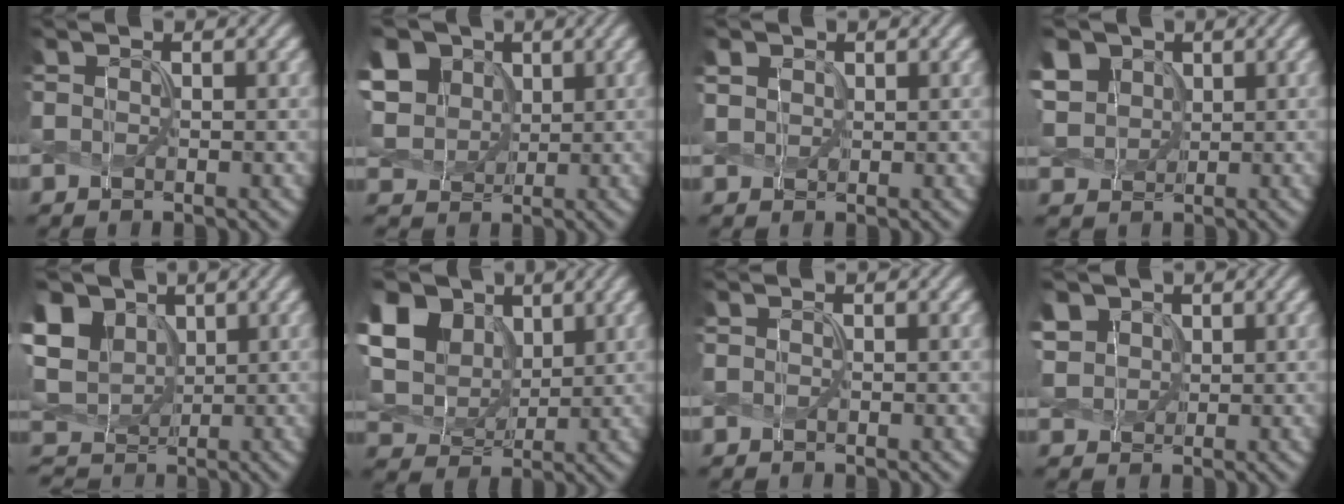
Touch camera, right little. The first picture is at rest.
{"total": 11.0, "force": [4.2, 8.7, 5.4], "torque": [-0.143, 0.026, 0.072]}
{"total": 1.7, "force": [1.0, 1.2, 0.5], "torque": [-0.018, 0.001, 0.022]}
{"total": 7.6, "force": [2.9, 6.0, 3.8], "torque": [-0.111, 0.021, 0.050]}
{"total": 8.5, "force": [2.5, 6.7, 4.5], "torque": [-0.129, 0.027, 0.035]}
{"total": 12.1, "force": [4.9, 9.0, 6.5], "torque": [-0.157, 0.030, 0.088]}
{"total": 0.0}
{"total": 4.8, "force": [2.3, 3.6, 2.2], "torque": [-0.087, 0.016, 0.050]}